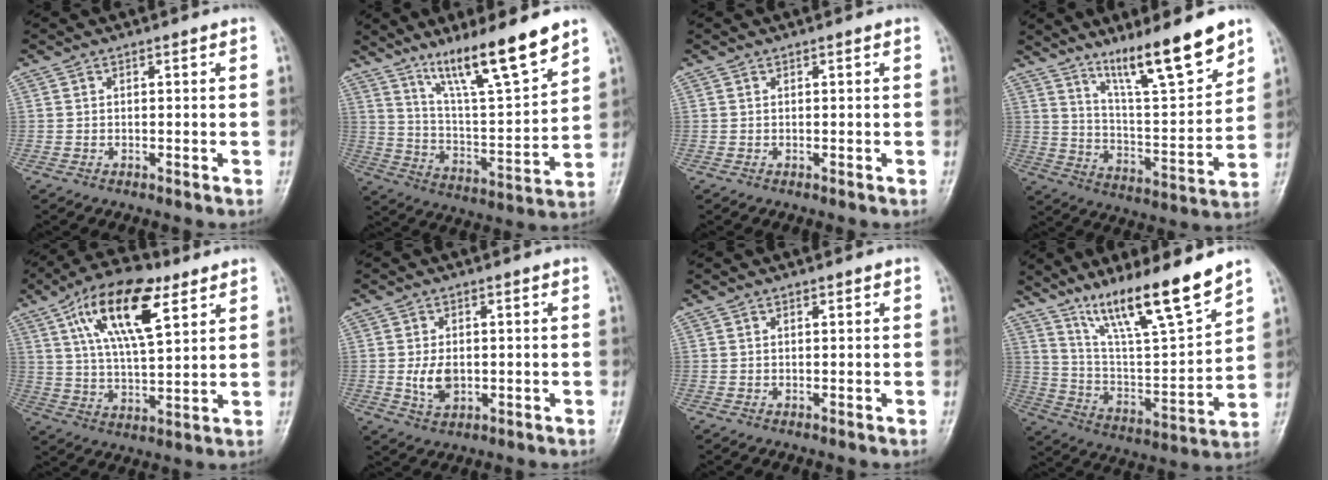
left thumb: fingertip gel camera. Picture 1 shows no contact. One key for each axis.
{"total": 16.8, "fx": 11.8, "fy": 2.4, "fz": 11.7, "tx": -0.181, "ty": -0.070, "tz": 0.212}
{"total": 0.0}
{"total": 16.5, "fx": 11.6, "fy": 2.9, "fz": 11.4, "tx": -0.162, "ty": -0.075, "tz": 0.202}
{"total": 16.5, "fx": 7.6, "fy": 6.7, "fz": 13.0, "tx": -0.208, "ty": -0.014, "tz": 0.132}
{"total": 5.1, "fx": -0.3, "fy": 3.3, "fz": 3.8, "tx": -0.064, "ty": -0.005, "tz": 0.001}
{"total": 0.5, "fx": 0.3, "fy": 0.3, "fz": 0.4, "tx": -0.005, "ty": 0.000, "tz": 0.003}
{"total": 18.2, "fx": 13.2, "fy": 2.5, "fz": 12.3, "tx": -0.185, "ty": -0.074, "tz": 0.238}